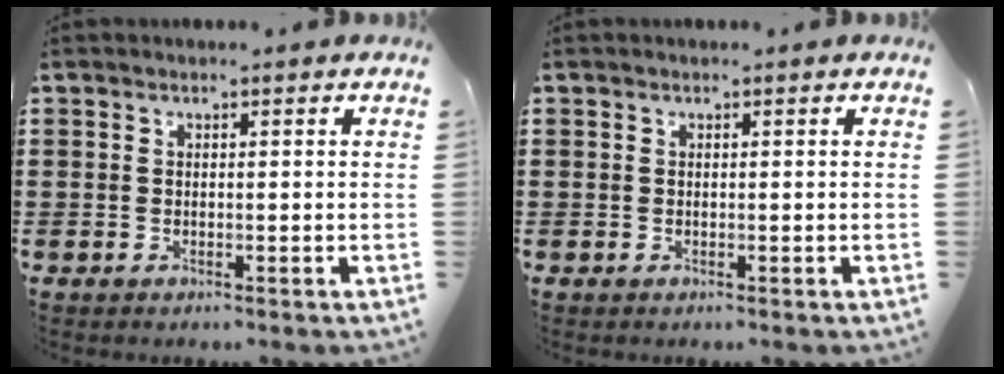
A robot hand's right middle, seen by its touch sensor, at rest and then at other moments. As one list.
[{"total": 0.0}]